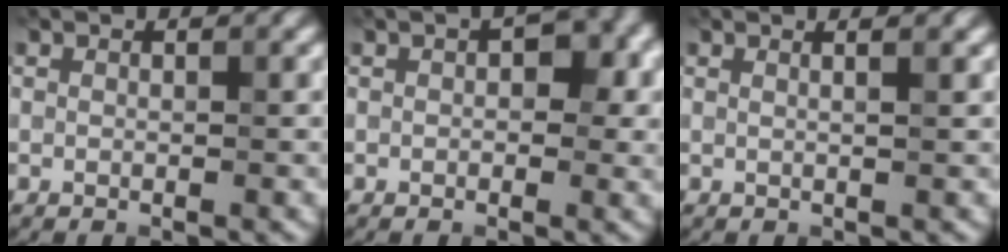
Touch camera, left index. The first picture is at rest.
{"total": 4.0, "force": [0.8, 2.2, 3.2], "torque": [-0.039, 0.006, 0.006]}
{"total": 2.8, "force": [1.5, 1.4, 2.0], "torque": [0.000, 0.013, -0.014]}